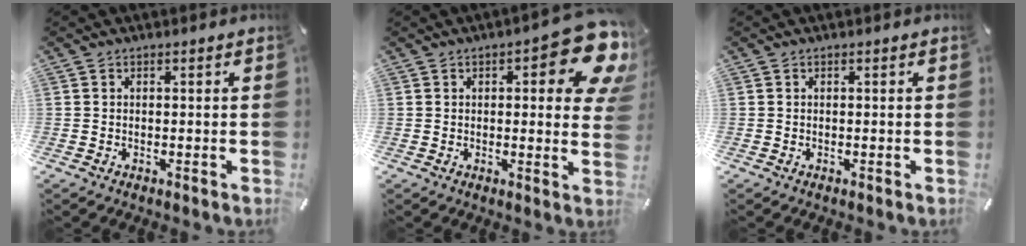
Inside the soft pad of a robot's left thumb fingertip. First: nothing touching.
{"total": 15.1, "force": [6.4, 5.5, 12.5], "torque": [-0.154, -0.046, 0.104]}
{"total": 0.0}